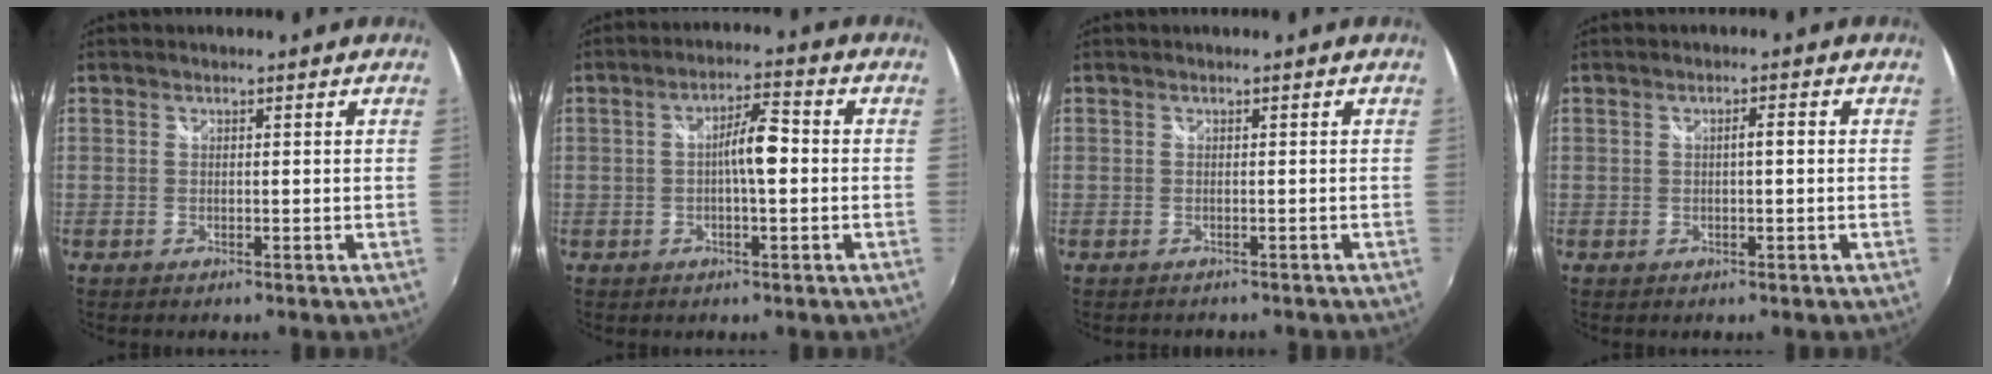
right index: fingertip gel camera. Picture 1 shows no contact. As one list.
[{"total": 5.4, "force": [-0.5, 1.0, 5.3], "torque": [-0.088, 0.013, -0.008]}, {"total": 2.7, "force": [-2.5, 0.6, 0.9], "torque": [-0.024, -0.020, -0.030]}, {"total": 1.8, "force": [-0.1, 0.2, 1.8], "torque": [-0.029, 0.004, -0.004]}]